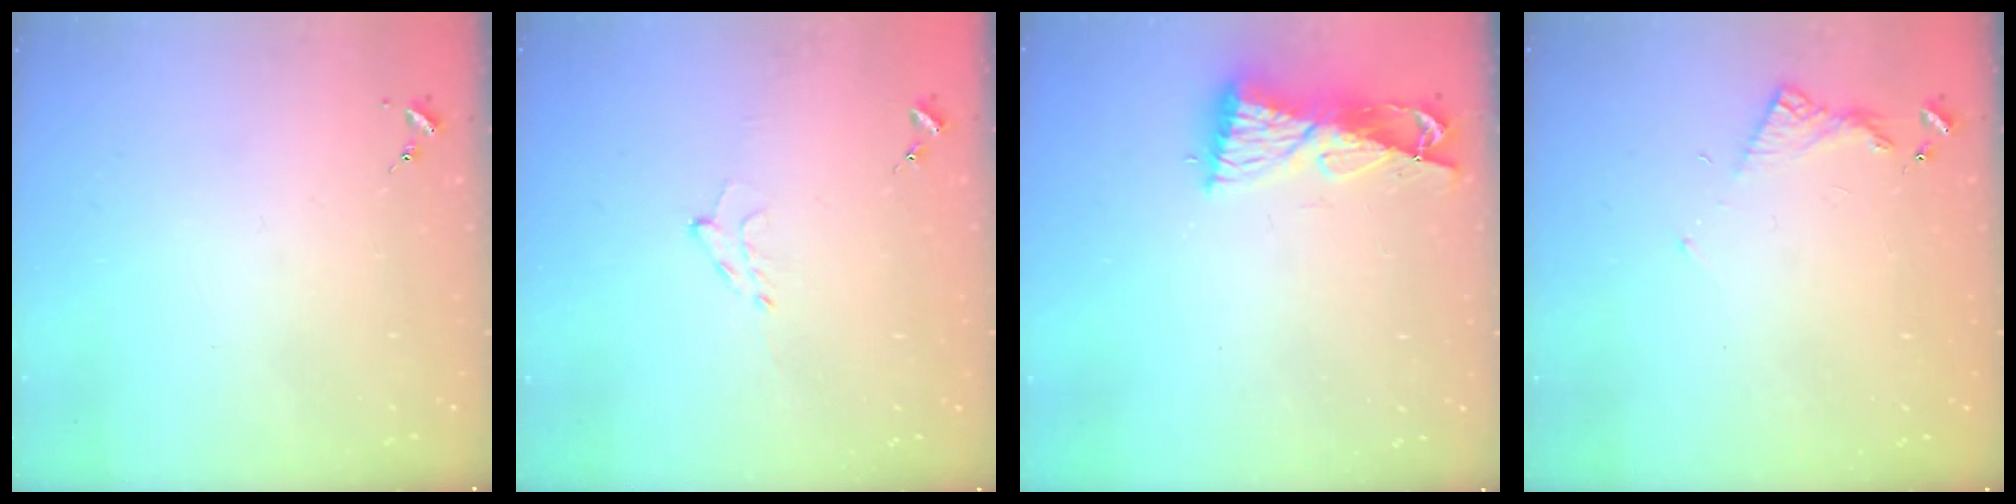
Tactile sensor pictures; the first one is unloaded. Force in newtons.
{"total": 4.8, "press": 4.8, "slide": 0.8}
{"total": 9.2, "press": 9.2, "slide": 1.1}
{"total": 5.2, "press": 5.2, "slide": 0.5}